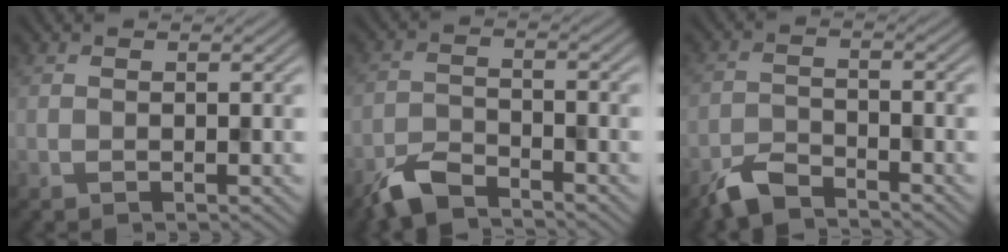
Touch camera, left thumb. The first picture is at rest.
{"total": 4.7, "force": [-4.1, 1.3, 2.1], "torque": [-0.045, -0.005, -0.091]}
{"total": 4.2, "force": [-3.7, 1.1, 1.7], "torque": [-0.037, -0.004, -0.084]}